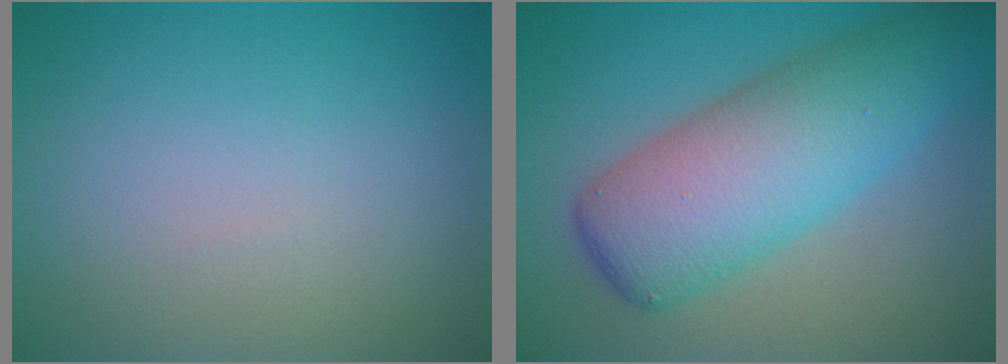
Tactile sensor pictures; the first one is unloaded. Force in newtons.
{"total": 8.9, "press": 8.9, "slide": 0.2}